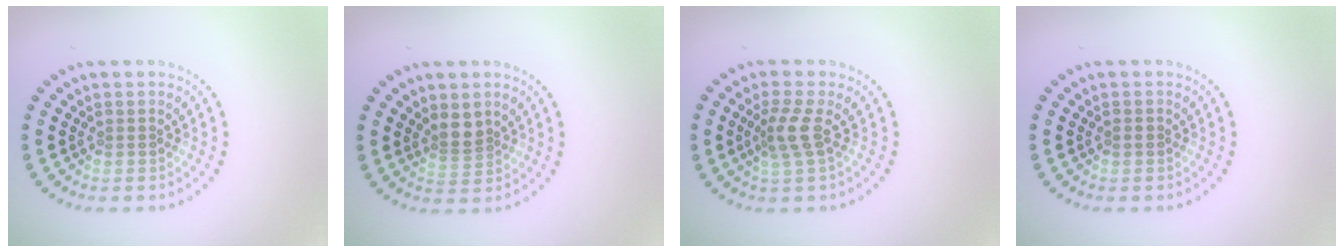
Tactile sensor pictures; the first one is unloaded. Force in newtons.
{"total": 1.9, "press": 1.6, "slide": 1.0}
{"total": 2.4, "press": 1.8, "slide": 1.6}
{"total": 0.7, "press": 0.7, "slide": 0.1}